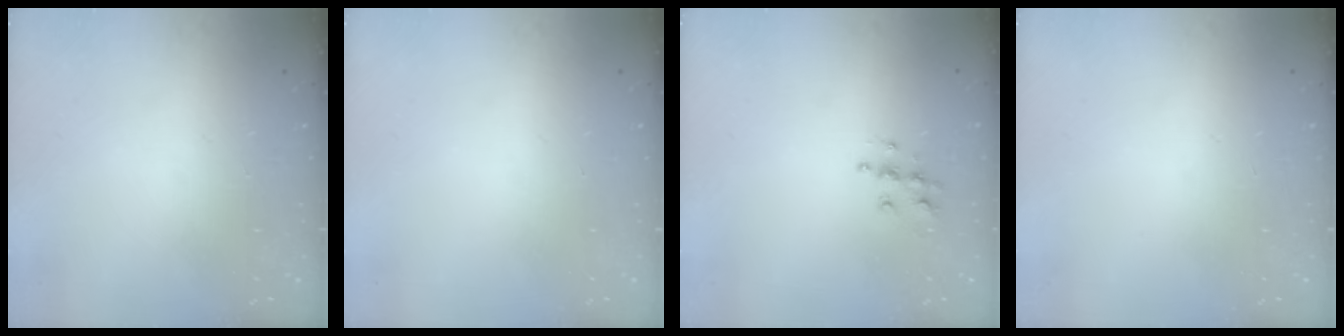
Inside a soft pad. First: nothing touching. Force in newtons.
{"total": 0.0}
{"total": 6.6, "press": 6.6, "slide": 0.3}
{"total": 0.0}